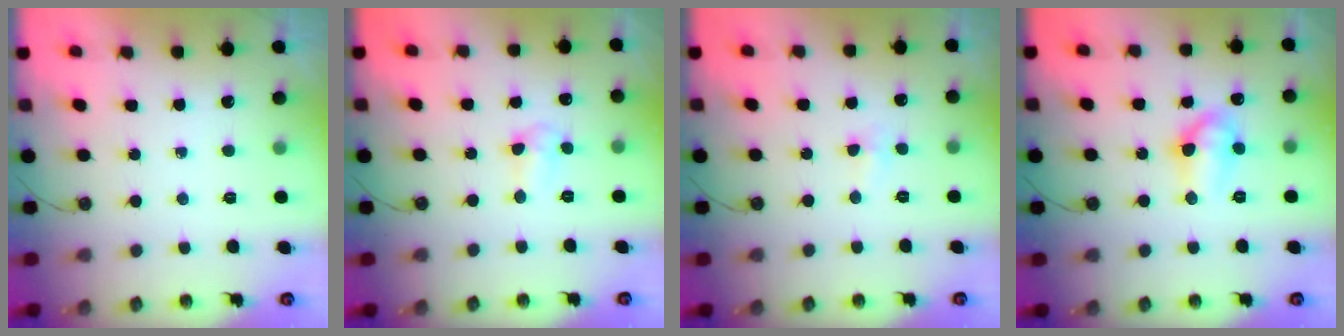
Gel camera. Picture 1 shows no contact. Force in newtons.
{"total": 3.8, "press": 3.7, "slide": 0.6}
{"total": 3.7, "press": 3.6, "slide": 0.6}
{"total": 9.6, "press": 9.6, "slide": 0.8}